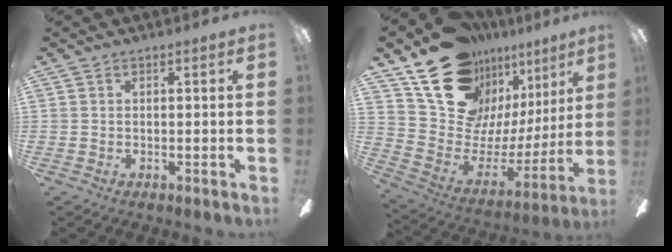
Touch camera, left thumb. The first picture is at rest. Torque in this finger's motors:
{"motor_torque": [2.63, 2.38, 1.46, -1.31, 0.09]}